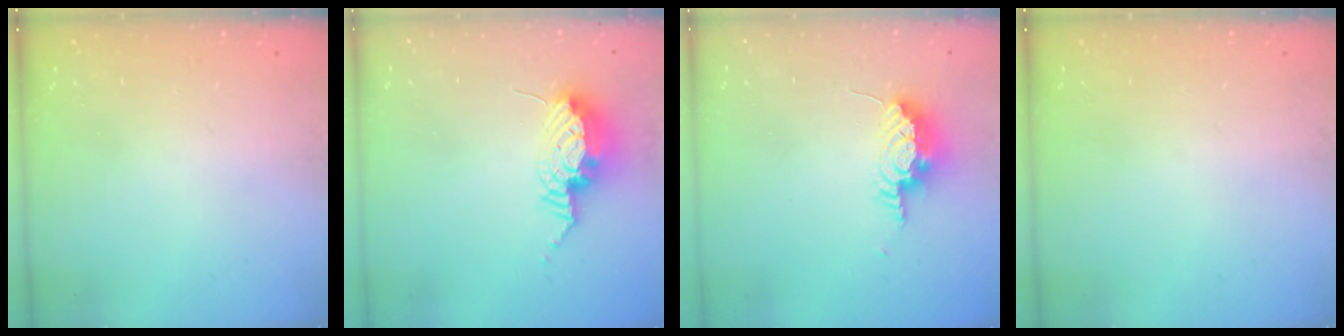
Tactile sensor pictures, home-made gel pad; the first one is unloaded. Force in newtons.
{"total": 10.2, "press": 10.0, "slide": 2.0}
{"total": 15.3, "press": 10.2, "slide": 11.4}
{"total": 0.0}